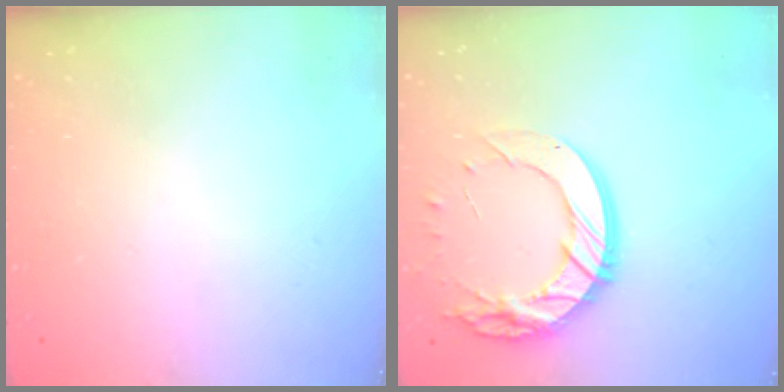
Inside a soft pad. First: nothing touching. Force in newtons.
{"total": 16.8, "press": 16.8, "slide": 1.2}